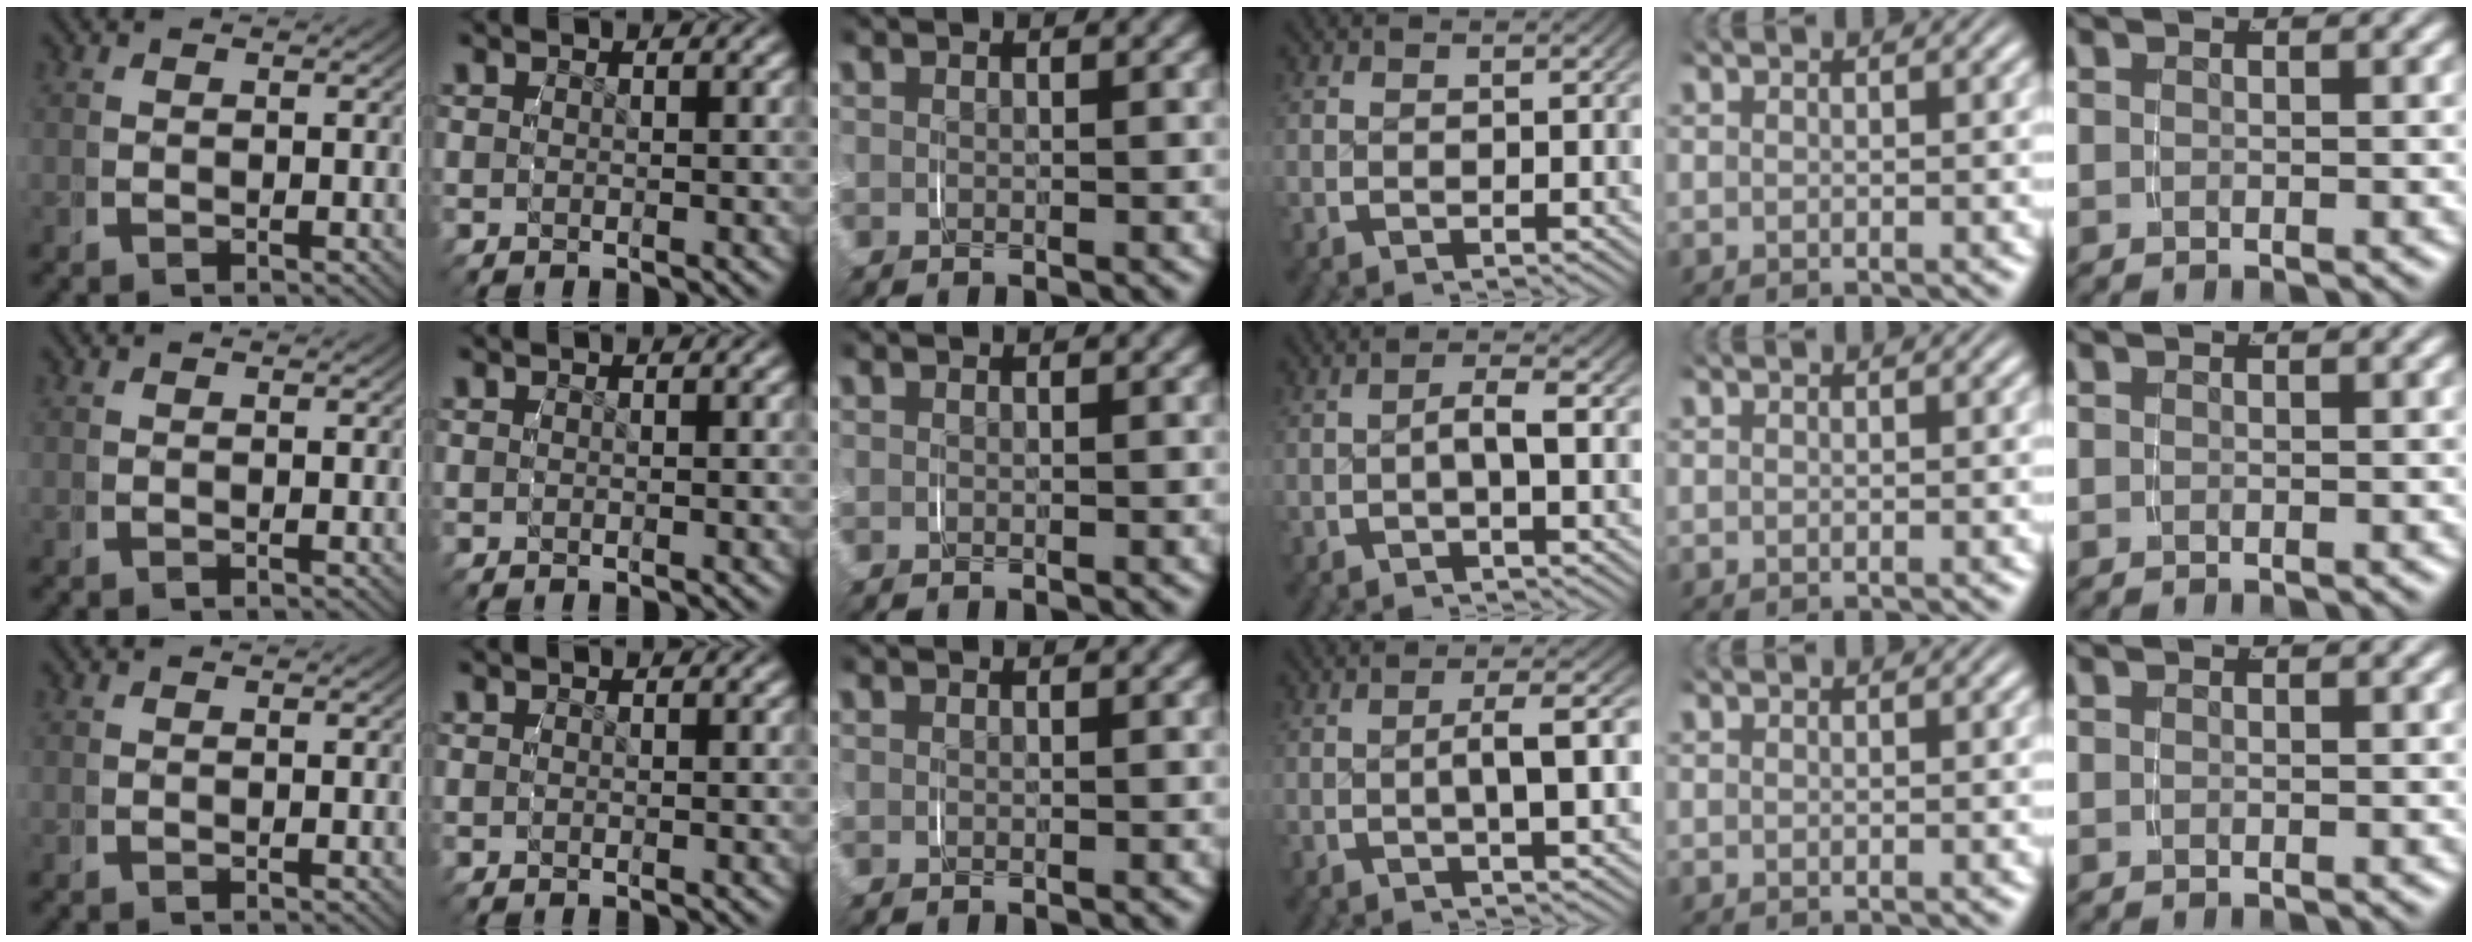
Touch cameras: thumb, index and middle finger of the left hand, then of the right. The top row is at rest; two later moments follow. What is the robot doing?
{"motion": "grasp_and_lifting", "object": "map"}